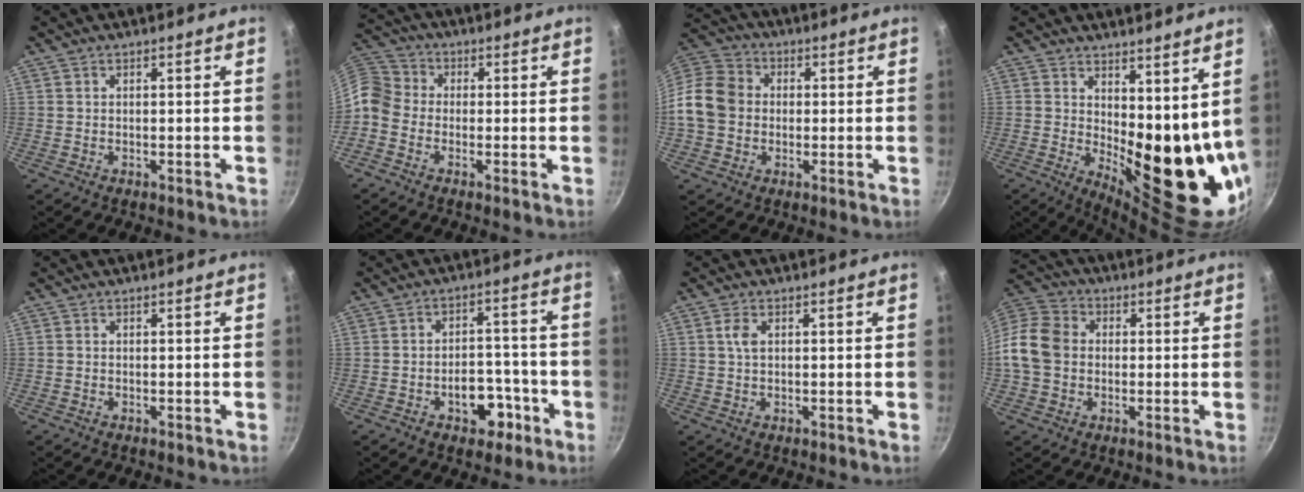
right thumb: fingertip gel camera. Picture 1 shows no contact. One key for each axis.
{"total": 6.7, "fx": -2.2, "fy": 5.5, "fz": 3.0, "tx": -0.043, "ty": 0.033, "tz": -0.067}
{"total": 11.5, "fx": -0.6, "fy": 9.8, "fz": 6.0, "tx": -0.086, "ty": 0.022, "tz": -0.032}
{"total": 15.7, "fx": 4.6, "fy": 7.2, "fz": 13.2, "tx": -0.147, "ty": -0.056, "tz": 0.082}
{"total": 0.0}
{"total": 8.6, "fx": -4.0, "fy": 5.5, "fz": 5.3, "tx": -0.038, "ty": 0.033, "tz": -0.051}
{"total": 2.5, "fx": 0.7, "fy": 1.5, "fz": 1.9, "tx": -0.039, "ty": 0.002, "tz": 0.011}
{"total": 10.9, "fx": -0.4, "fy": 9.0, "fz": 6.1, "tx": -0.093, "ty": 0.020, "tz": -0.029}